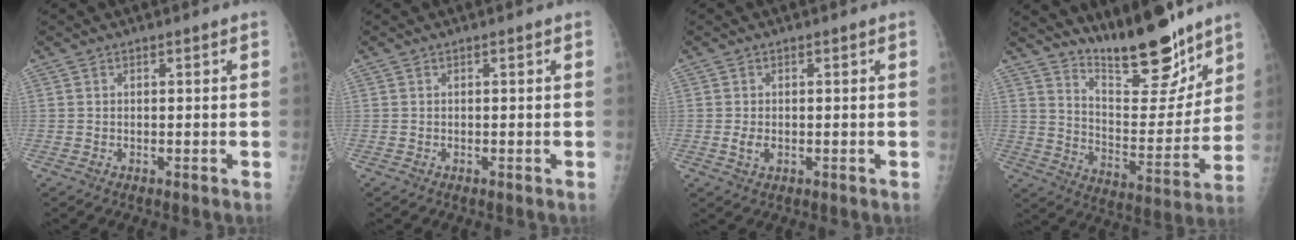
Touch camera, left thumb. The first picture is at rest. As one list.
[{"total": 0.0}, {"total": 2.2, "force": [-0.3, 1.5, 1.6], "torque": [-0.029, -0.002, -0.004]}, {"total": 18.0, "force": [14.6, 5.1, 9.3], "torque": [-0.096, -0.111, 0.240]}]